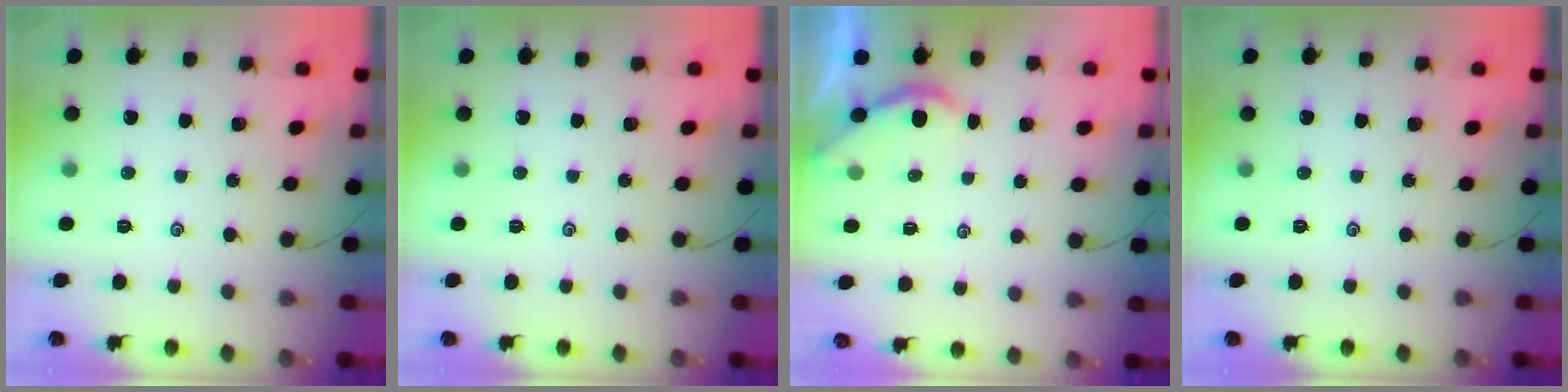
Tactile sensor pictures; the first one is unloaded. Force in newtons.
{"total": 0.0}
{"total": 1.9, "press": 1.9, "slide": 0.4}
{"total": 0.0}